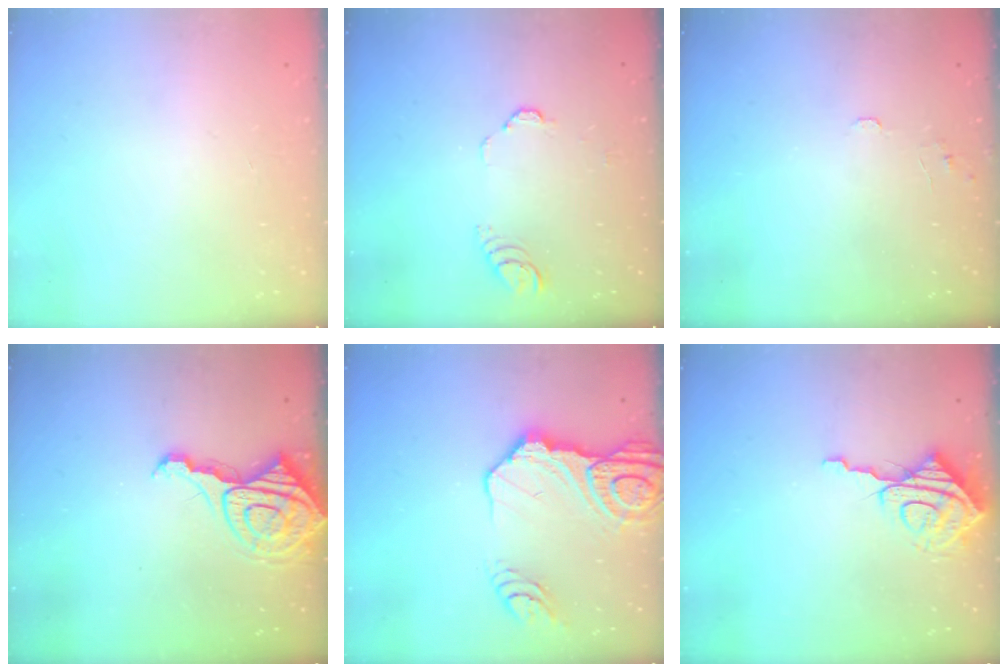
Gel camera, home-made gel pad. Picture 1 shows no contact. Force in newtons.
{"total": 3.0, "press": 3.0, "slide": 0.2}
{"total": 4.8, "press": 4.8, "slide": 0.4}
{"total": 10.8, "press": 10.8, "slide": 1.0}
{"total": 18.6, "press": 18.4, "slide": 2.0}
{"total": 9.8, "press": 9.8, "slide": 0.7}